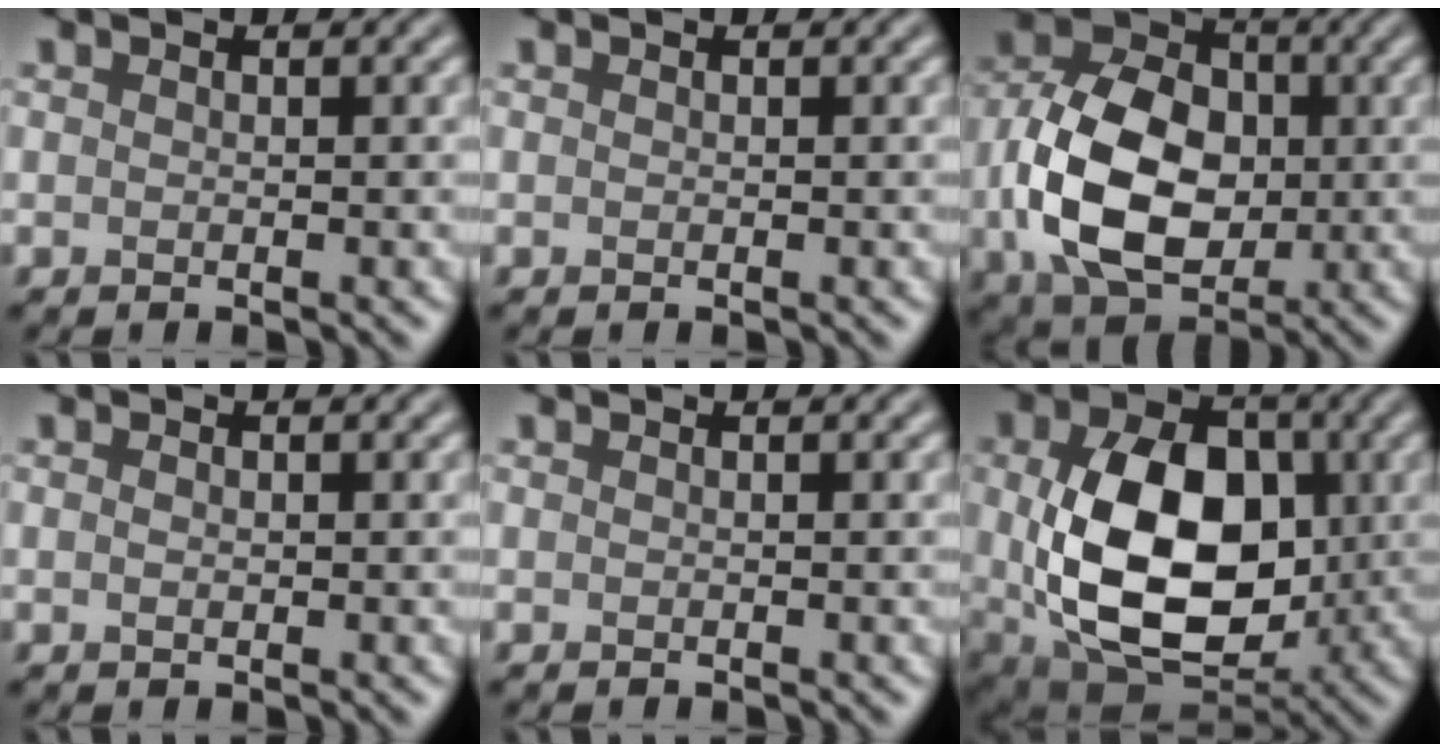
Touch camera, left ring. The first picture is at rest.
{"total": 0.0}
{"total": 11.1, "force": [-1.0, 7.7, 7.9], "torque": [-0.165, -0.002, -0.023]}
{"total": 0.7, "force": [0.0, 0.5, 0.5], "torque": [-0.009, 0.000, 0.001]}
{"total": 0.0}
{"total": 12.6, "force": [-0.2, 8.4, 9.4], "torque": [-0.172, -0.015, 0.004]}